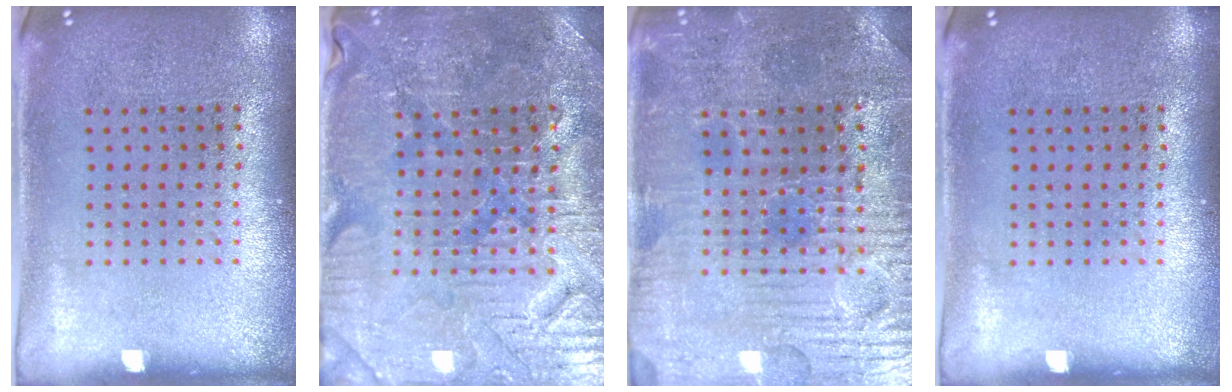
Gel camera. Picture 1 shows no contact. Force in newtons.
{"total": 3.6, "press": 3.6, "slide": 0.5}
{"total": 3.5, "press": 3.5, "slide": 0.5}
{"total": 0.0}